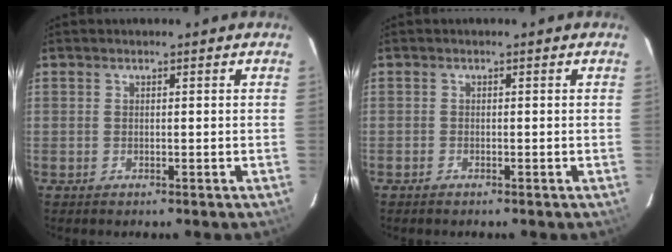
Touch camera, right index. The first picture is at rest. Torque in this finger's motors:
{"motor_torque": [0.09, -0.01, -0.03, 0.00]}